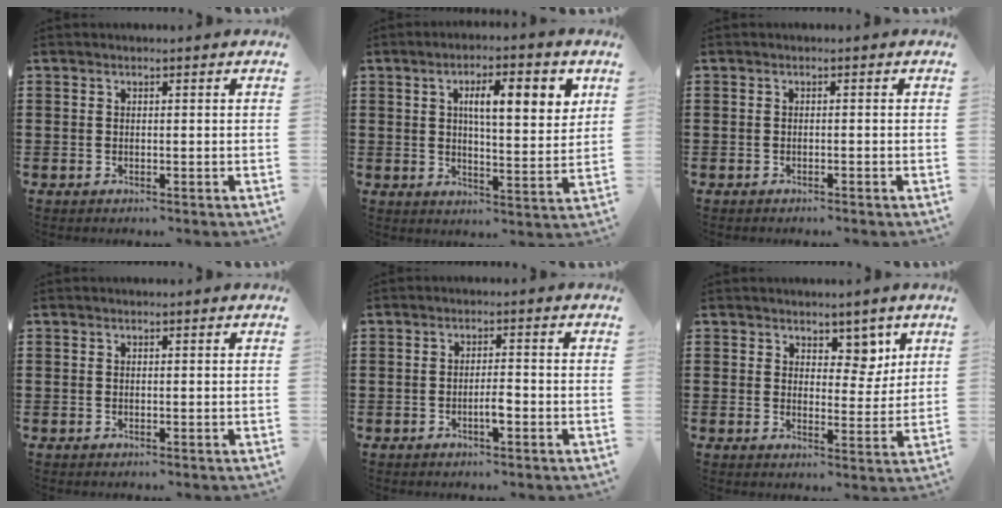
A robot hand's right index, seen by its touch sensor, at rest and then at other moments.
{"total": 8.4, "force": [3.0, 2.4, 7.5], "torque": [-0.125, -0.001, 0.043]}
{"total": 0.6, "force": [-0.5, -0.1, 0.1], "torque": [-0.005, -0.004, -0.010]}
{"total": 0.0}
{"total": 2.8, "force": [-1.2, 0.5, 2.4], "torque": [-0.043, 0.003, -0.022]}
{"total": 5.0, "force": [3.5, 3.2, 1.5], "torque": [-0.024, -0.008, 0.059]}